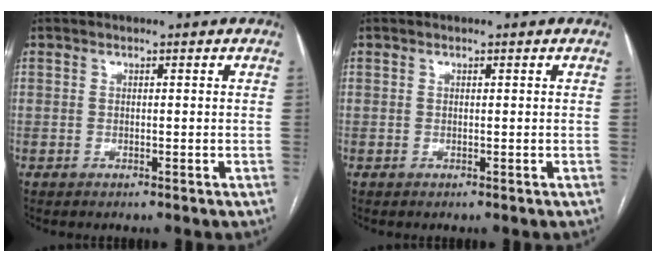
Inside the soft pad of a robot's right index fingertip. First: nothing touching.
{"total": 0.0}